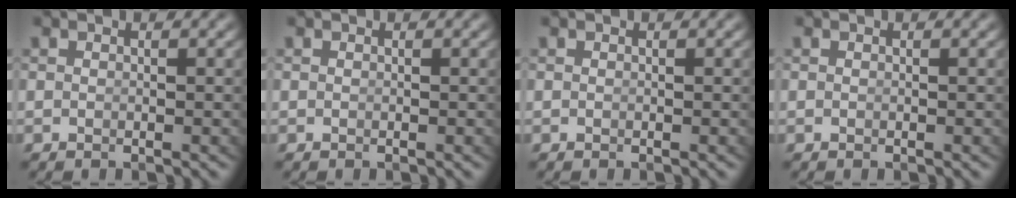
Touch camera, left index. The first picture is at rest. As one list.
[{"total": 0.0}, {"total": 0.0}, {"total": 0.0}]